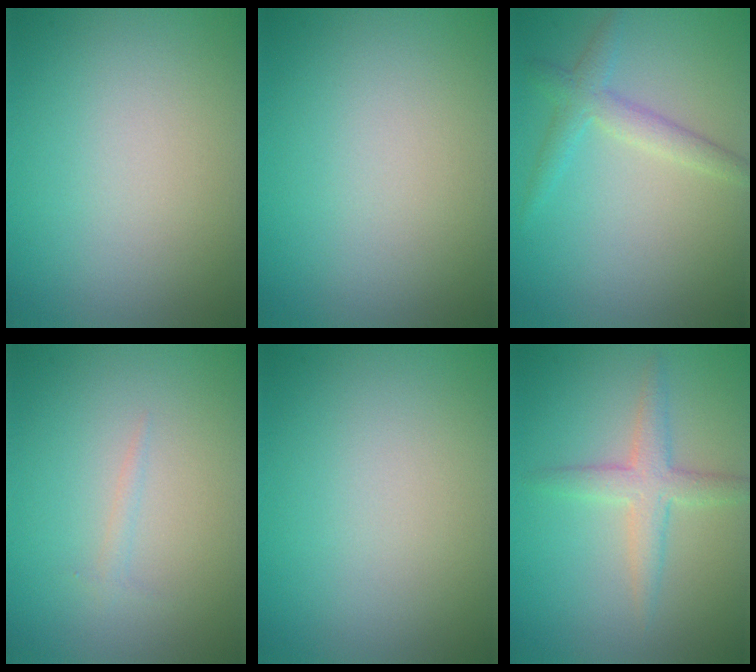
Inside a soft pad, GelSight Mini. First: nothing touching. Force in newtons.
{"total": 0.0}
{"total": 2.4, "press": 2.4, "slide": 0.1}
{"total": 0.7, "press": 0.7, "slide": 0.0}
{"total": 0.0}
{"total": 2.9, "press": 2.9, "slide": 0.1}